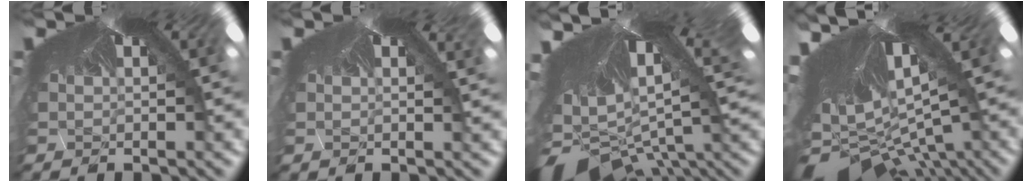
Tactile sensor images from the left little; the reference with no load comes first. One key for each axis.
{"total": 0.5, "fx": 0.4, "fy": 0.2, "fz": -0.3, "tx": -0.002, "ty": 0.003, "tz": 0.006}
{"total": 6.4, "fx": -6.3, "fy": 0.4, "fz": 1.2, "tx": -0.028, "ty": -0.090, "tz": -0.071}
{"total": 8.7, "fx": -8.5, "fy": 0.6, "fz": 1.6, "tx": -0.034, "ty": -0.126, "tz": -0.096}